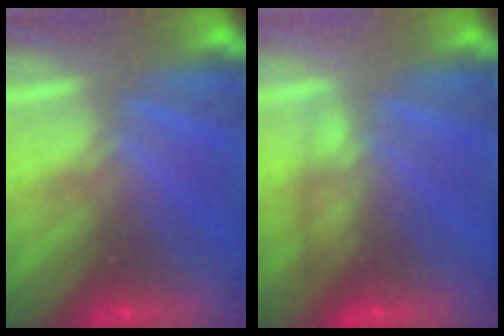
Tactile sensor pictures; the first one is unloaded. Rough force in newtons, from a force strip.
{"total": 4.7}